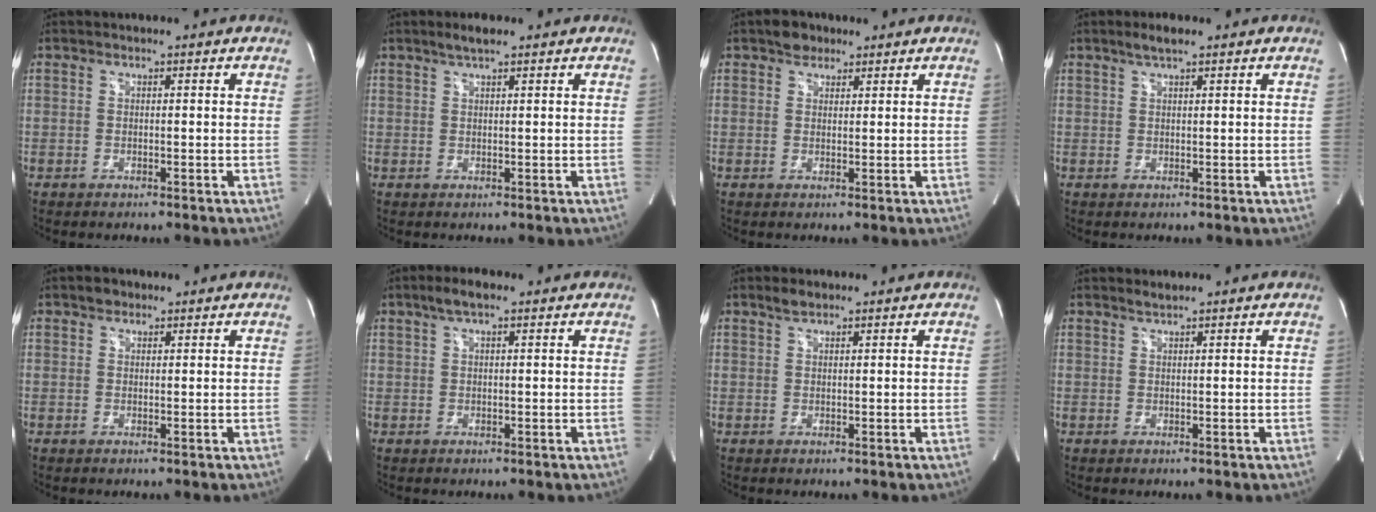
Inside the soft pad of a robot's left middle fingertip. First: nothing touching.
{"total": 2.4, "force": [1.8, 0.4, 1.6], "torque": [-0.036, 0.008, 0.033]}
{"total": 2.8, "force": [2.0, 1.8, 0.8], "torque": [-0.014, 0.009, 0.030]}
{"total": 2.5, "force": [1.9, 0.4, 1.7], "torque": [-0.039, 0.007, 0.034]}
{"total": 1.6, "force": [1.1, 1.1, 0.4], "torque": [-0.009, 0.007, 0.016]}
{"total": 3.4, "force": [2.1, 0.8, 2.5], "torque": [-0.055, 0.016, 0.040]}
{"total": 1.8, "force": [1.4, 0.7, 0.9], "torque": [-0.021, 0.005, 0.028]}
{"total": 0.9, "force": [0.9, -0.1, 0.2], "torque": [-0.007, 0.002, 0.019]}